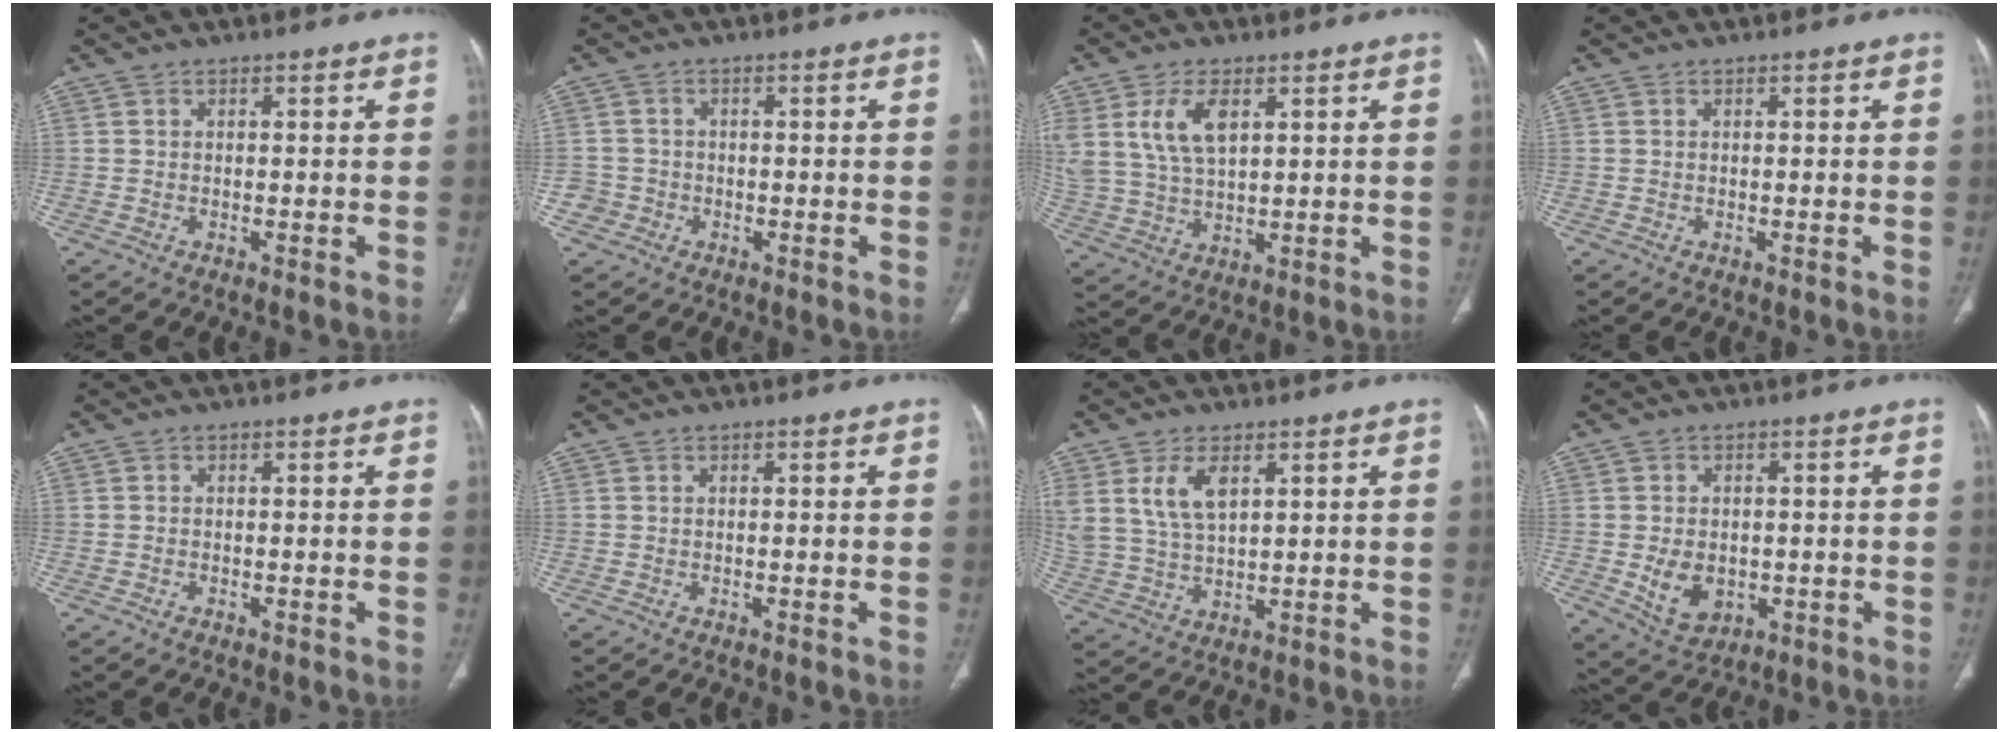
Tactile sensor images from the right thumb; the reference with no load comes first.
{"total": 2.6, "force": [-1.0, 2.4, -0.2], "torque": [0.016, 0.012, -0.023]}
{"total": 10.2, "force": [4.0, 5.4, 7.7], "torque": [-0.158, -0.008, 0.086]}
{"total": 0.0}
{"total": 0.0}
{"total": 0.0}
{"total": 8.4, "force": [3.7, 4.3, 6.1], "torque": [-0.122, -0.011, 0.083]}
{"total": 6.7, "force": [-1.1, 4.9, 4.5], "torque": [-0.059, -0.004, -0.001]}